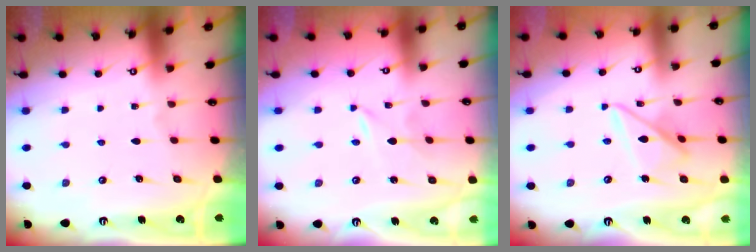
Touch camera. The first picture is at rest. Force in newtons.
{"total": 0.0}
{"total": 10.9, "press": 10.9, "slide": 0.9}